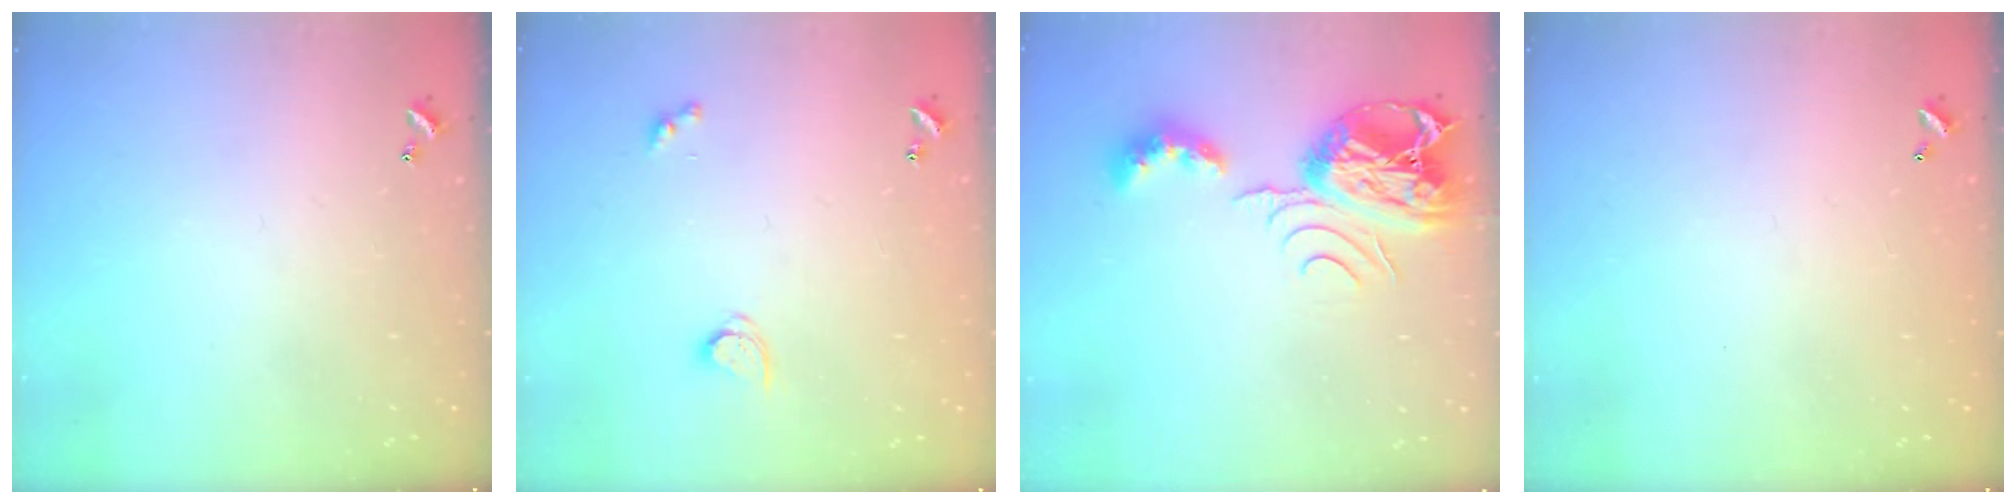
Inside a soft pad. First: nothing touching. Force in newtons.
{"total": 2.9, "press": 2.9, "slide": 0.3}
{"total": 7.9, "press": 7.8, "slide": 1.1}
{"total": 2.7, "press": 2.7, "slide": 0.1}